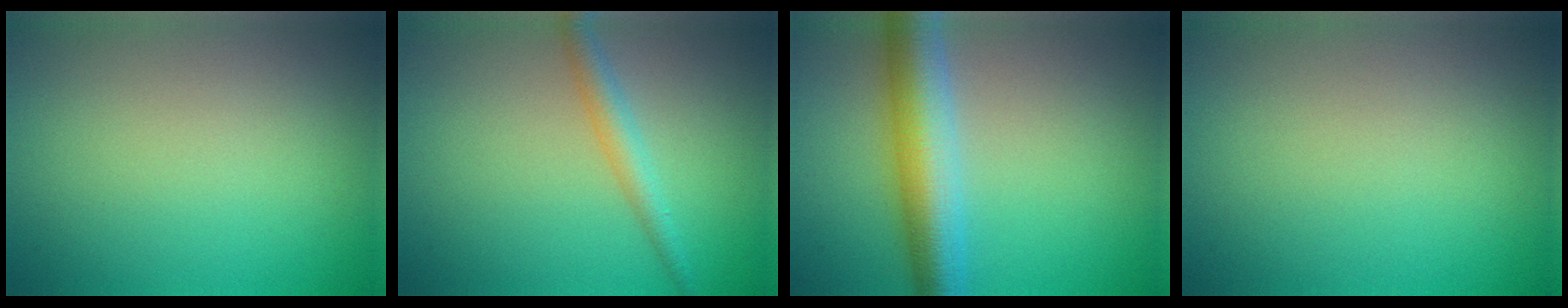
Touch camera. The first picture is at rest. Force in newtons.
{"total": 2.5, "press": 2.5, "slide": 0.0}
{"total": 7.0, "press": 7.0, "slide": 0.1}
{"total": 0.0}